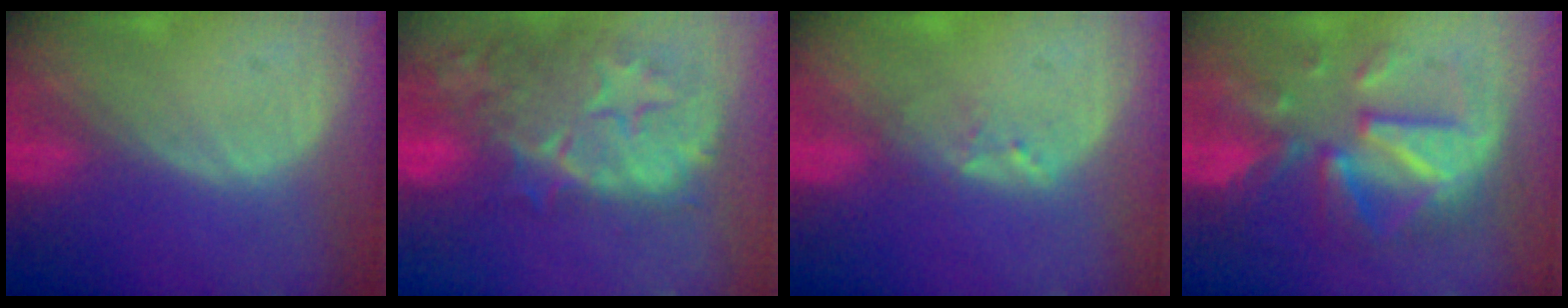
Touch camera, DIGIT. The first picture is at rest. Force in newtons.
{"total": 14.6, "press": 11.8, "slide": 8.6}
{"total": 1.6, "press": 1.5, "slide": 0.3}
{"total": 10.6, "press": 10.6, "slide": 0.9}